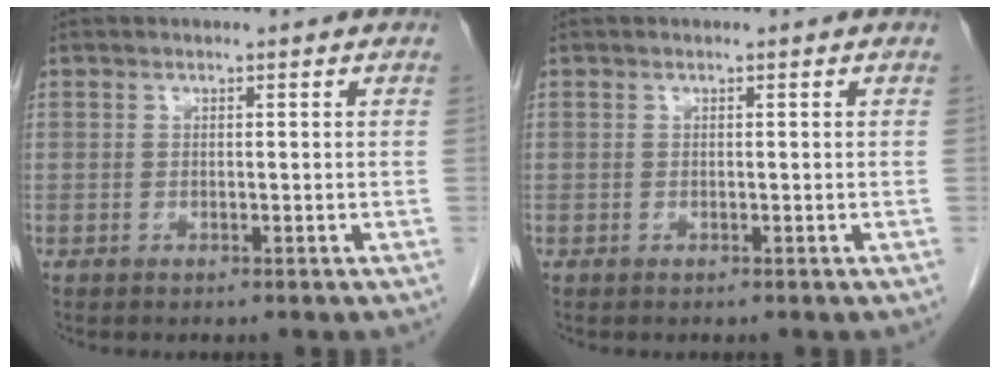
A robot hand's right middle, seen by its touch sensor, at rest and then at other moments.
{"total": 0.0}